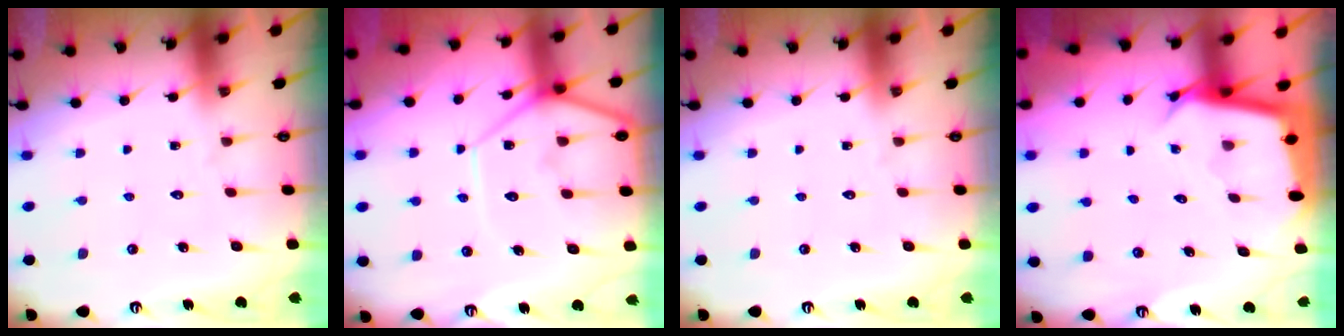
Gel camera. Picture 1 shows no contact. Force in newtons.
{"total": 10.3, "press": 10.2, "slide": 1.1}
{"total": 0.0}
{"total": 2.9, "press": 2.9, "slide": 0.1}